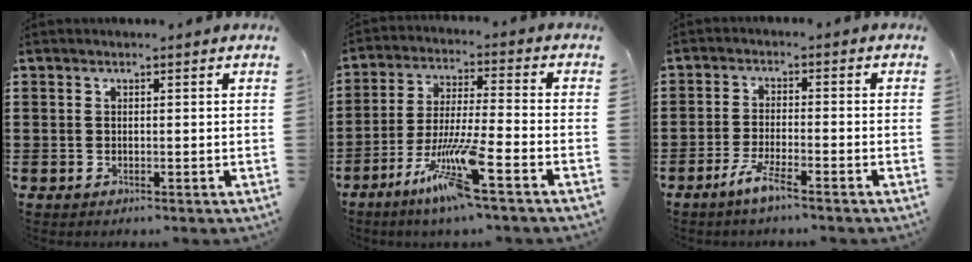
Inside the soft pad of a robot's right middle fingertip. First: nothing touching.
{"total": 10.0, "force": [-6.1, 0.3, 8.0], "torque": [-0.168, -0.012, -0.119]}
{"total": 4.3, "force": [-3.1, 0.1, 3.1], "torque": [-0.063, -0.005, -0.057]}